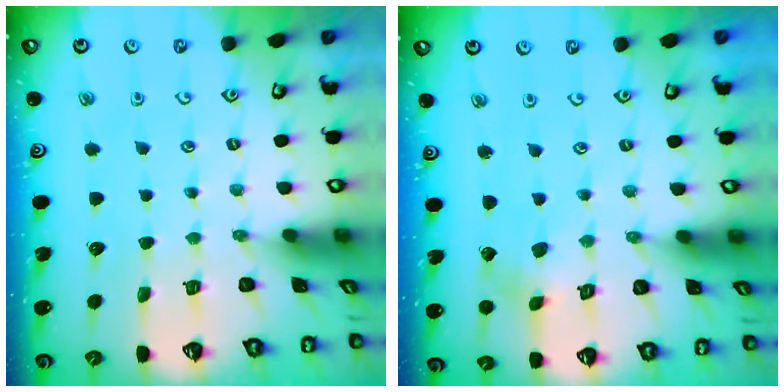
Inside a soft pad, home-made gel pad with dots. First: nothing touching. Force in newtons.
{"total": 3.1, "press": 3.1, "slide": 0.2}